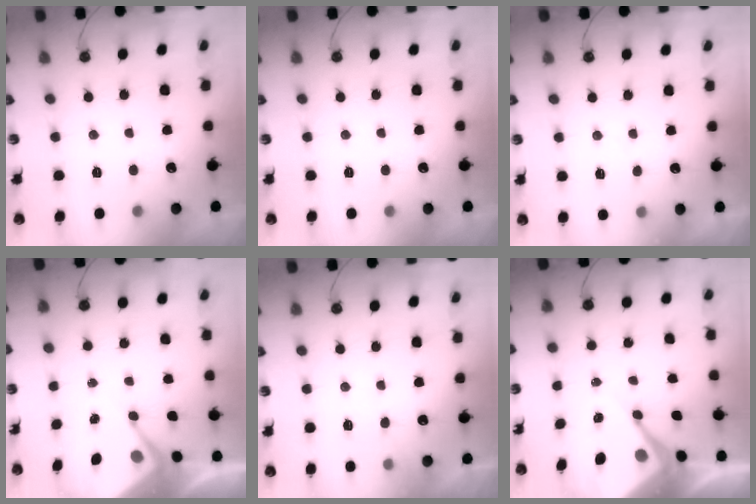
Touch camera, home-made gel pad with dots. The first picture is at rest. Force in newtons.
{"total": 0.0}
{"total": 4.8, "press": 4.8, "slide": 0.6}
{"total": 5.7, "press": 5.7, "slide": 0.5}
{"total": 4.5, "press": 4.4, "slide": 0.8}
{"total": 8.5, "press": 8.5, "slide": 0.9}